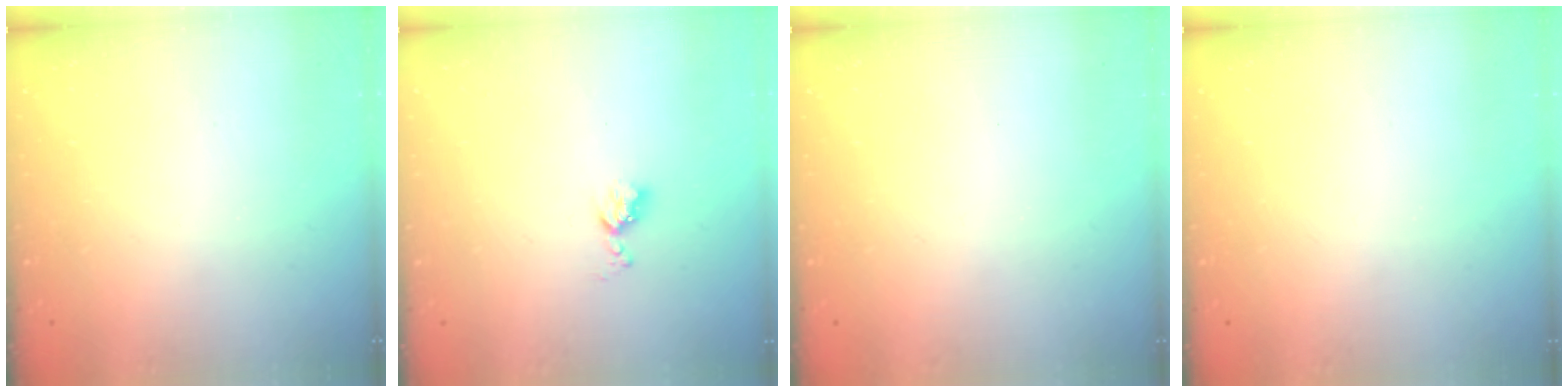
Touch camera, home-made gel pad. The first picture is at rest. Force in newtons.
{"total": 4.0, "press": 3.9, "slide": 0.7}
{"total": 0.0}
{"total": 0.0}